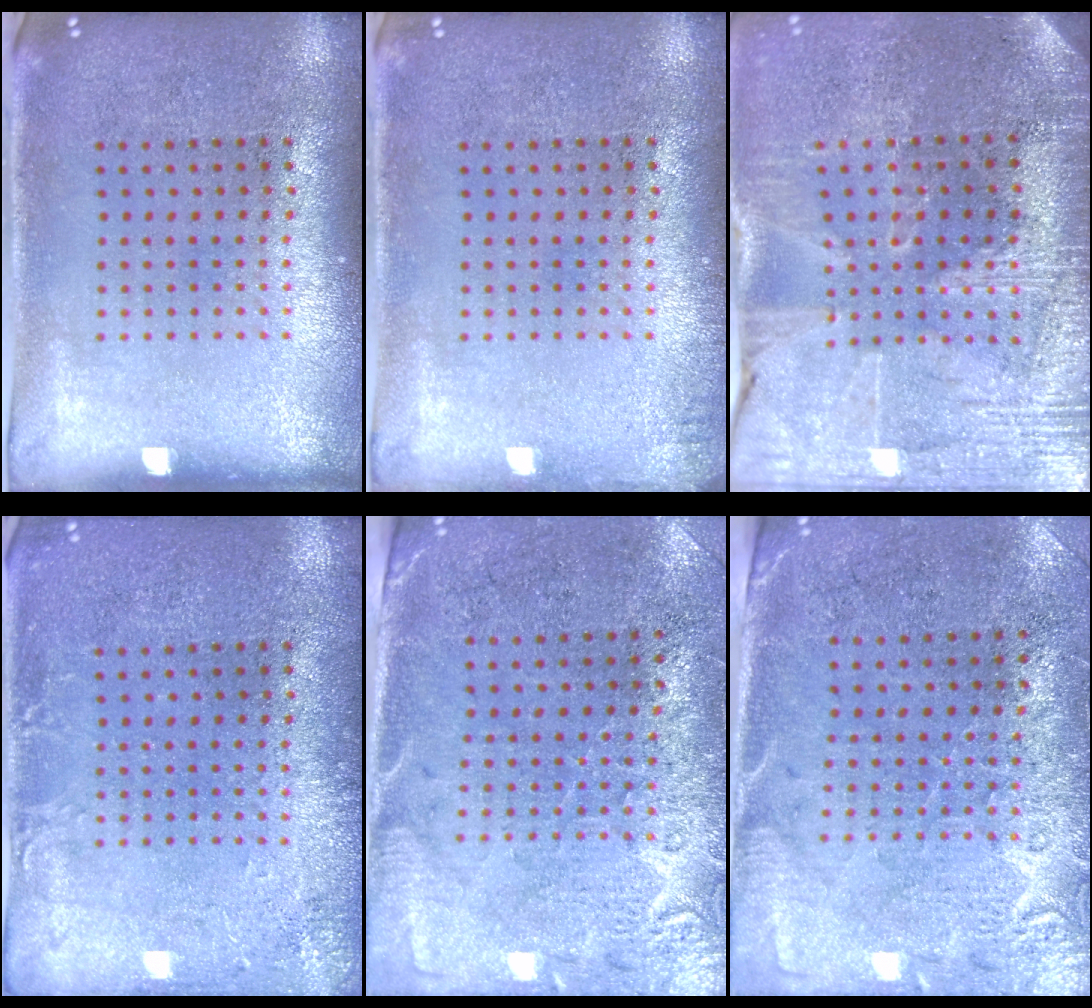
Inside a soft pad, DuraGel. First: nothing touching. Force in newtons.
{"total": 0.9, "press": 0.9, "slide": 0.2}
{"total": 3.5, "press": 3.3, "slide": 1.0}
{"total": 2.1, "press": 2.1, "slide": 0.1}
{"total": 2.7, "press": 2.4, "slide": 1.2}
{"total": 2.7, "press": 2.4, "slide": 1.2}